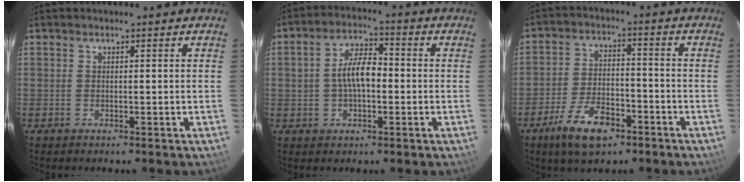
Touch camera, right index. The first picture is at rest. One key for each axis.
{"total": 7.5, "fx": -0.5, "fy": 3.9, "fz": 6.3, "tx": -0.120, "ty": 0.017, "tz": -0.005}
{"total": 10.6, "fx": -6.6, "fy": 4.8, "fz": 6.7, "tx": -0.150, "ty": -0.002, "tz": -0.114}